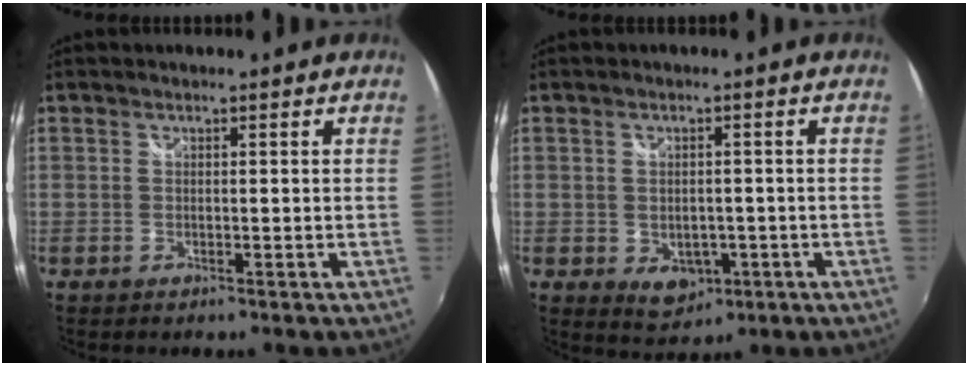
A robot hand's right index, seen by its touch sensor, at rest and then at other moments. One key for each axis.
{"total": 5.9, "fx": -1.8, "fy": 4.5, "fz": 3.4, "tx": -0.067, "ty": -0.011, "tz": -0.015}